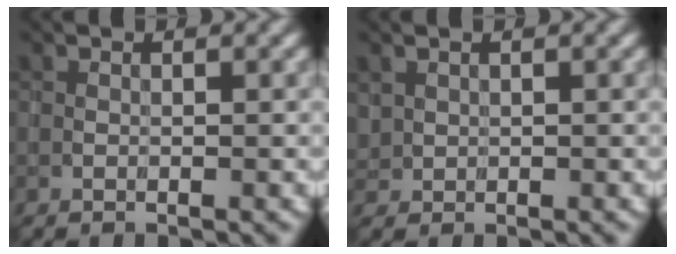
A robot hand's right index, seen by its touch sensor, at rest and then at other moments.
{"total": 0.6, "force": [0.4, 0.4, -0.2], "torque": [0.000, 0.001, 0.016]}